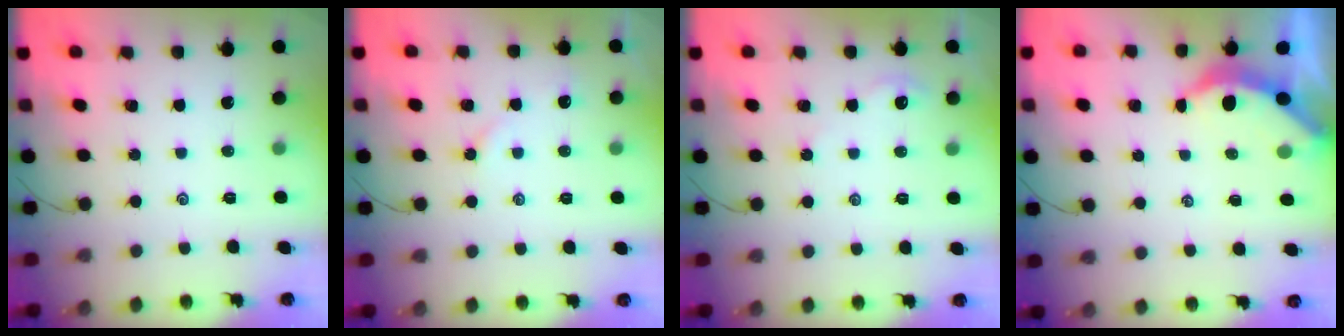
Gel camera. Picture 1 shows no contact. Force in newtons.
{"total": 2.2, "press": 2.1, "slide": 0.5}
{"total": 4.0, "press": 4.0, "slide": 0.4}
{"total": 3.9, "press": 3.9, "slide": 0.5}